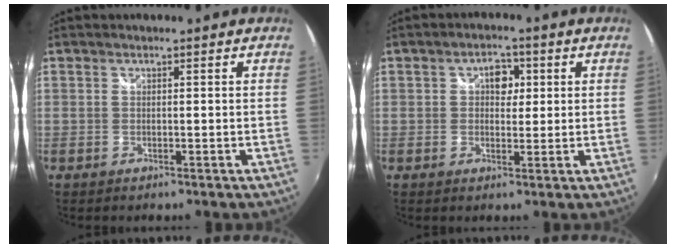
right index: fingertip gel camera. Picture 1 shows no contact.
{"total": 4.0, "force": [0.9, 3.0, 2.4], "torque": [-0.029, 0.011, 0.011]}